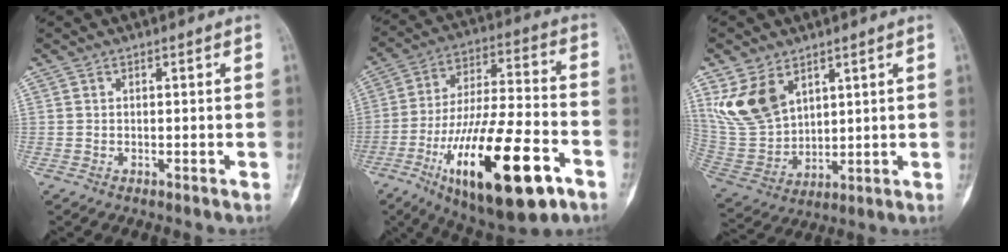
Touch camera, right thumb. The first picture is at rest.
{"total": 26.0, "force": [-11.3, 8.6, 21.8], "torque": [-0.388, 0.046, -0.177]}
{"total": 12.3, "force": [6.2, 8.0, 6.9], "torque": [-0.122, -0.024, 0.146]}